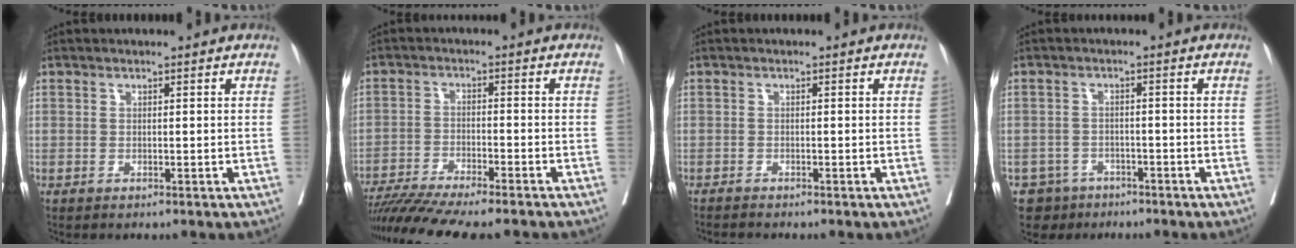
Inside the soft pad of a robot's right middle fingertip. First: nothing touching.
{"total": 14.3, "force": [-12.4, 0.5, 7.1], "torque": [-0.108, -0.025, -0.194]}
{"total": 1.3, "force": [-1.2, -0.1, 0.3], "torque": [-0.011, -0.003, -0.021]}
{"total": 4.4, "force": [-3.1, 3.2, -0.3], "torque": [0.010, 0.007, -0.049]}